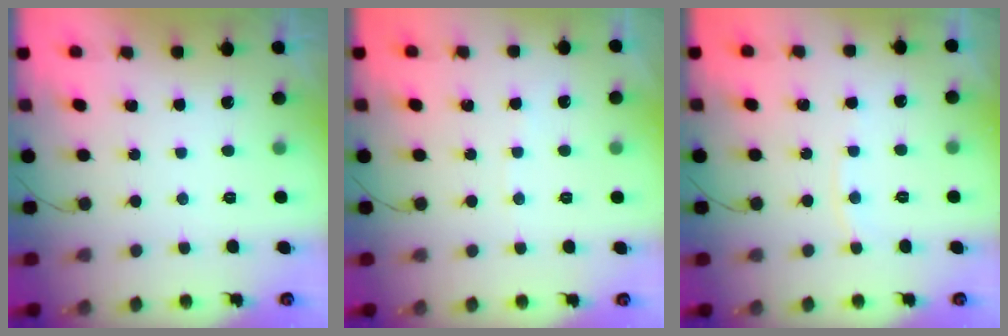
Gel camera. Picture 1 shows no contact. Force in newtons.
{"total": 3.1, "press": 3.0, "slide": 0.4}
{"total": 3.0, "press": 2.9, "slide": 0.4}